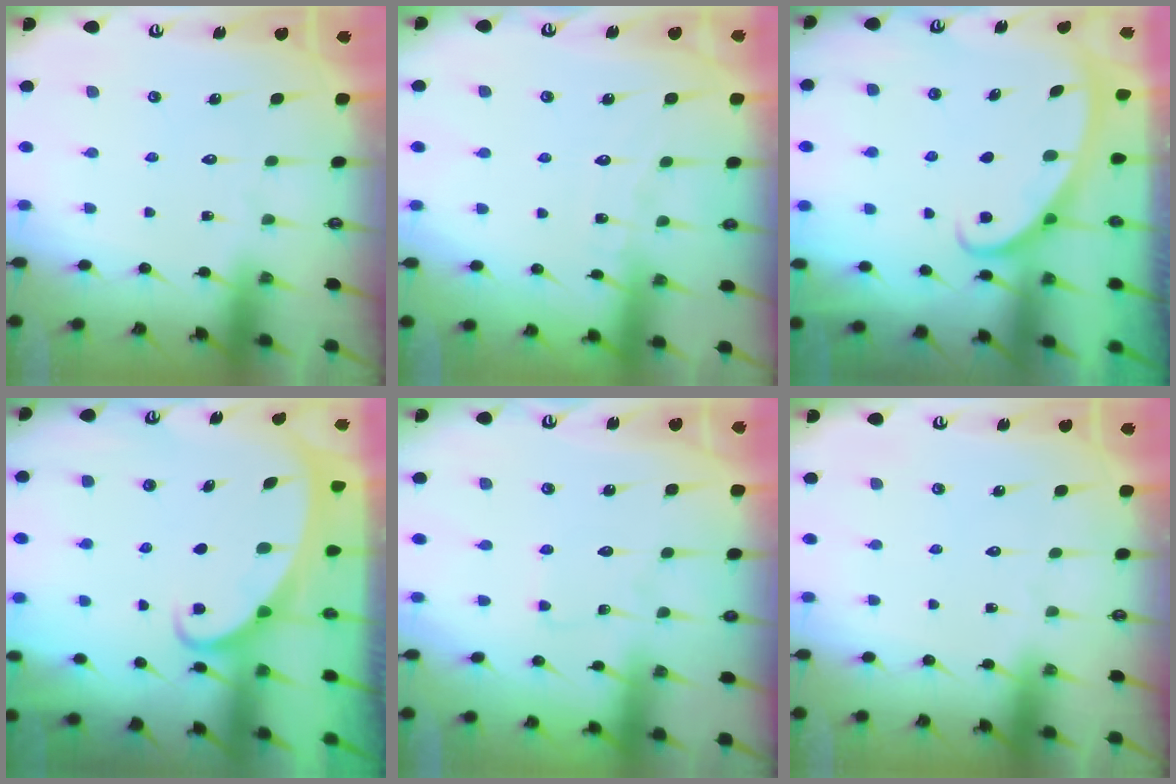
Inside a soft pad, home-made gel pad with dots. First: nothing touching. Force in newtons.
{"total": 5.2, "press": 5.2, "slide": 0.5}
{"total": 3.0, "press": 3.0, "slide": 0.4}
{"total": 1.9, "press": 1.9, "slide": 0.3}
{"total": 1.8, "press": 1.8, "slide": 0.1}
{"total": 0.0}